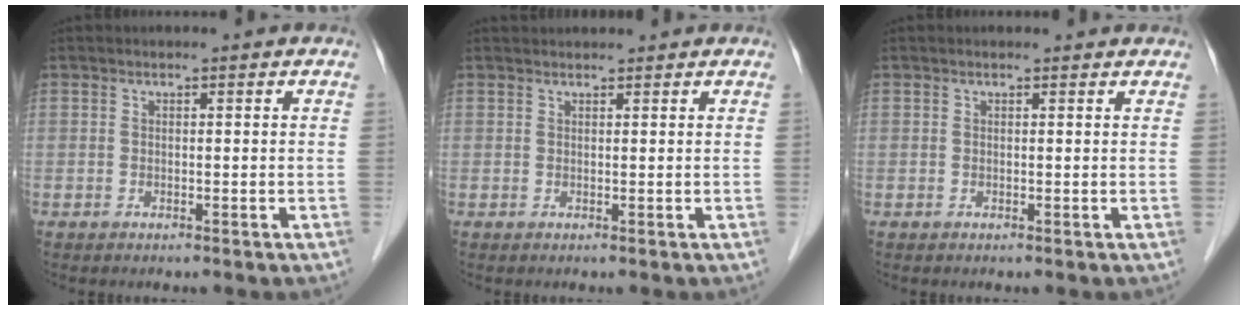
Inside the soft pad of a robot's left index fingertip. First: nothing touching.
{"total": 3.2, "force": [3.1, 0.2, 0.7], "torque": [-0.008, 0.032, 0.045]}
{"total": 1.4, "force": [1.4, 0.2, 0.3], "torque": [-0.013, 0.004, 0.011]}